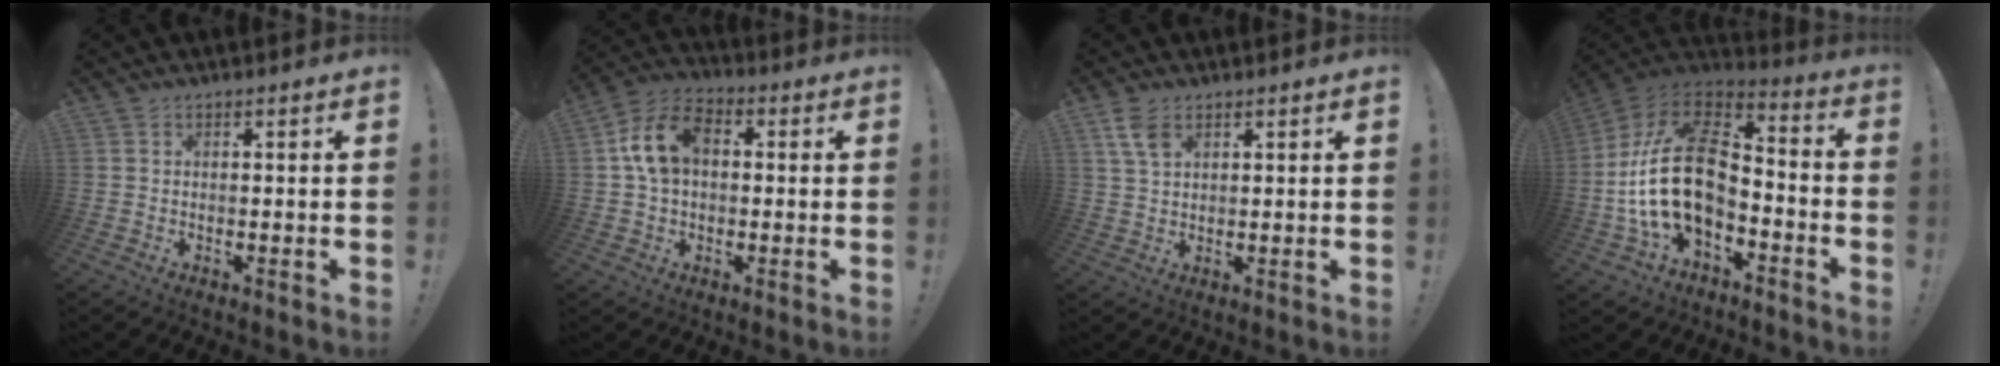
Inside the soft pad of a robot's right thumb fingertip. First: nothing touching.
{"total": 12.1, "force": [2.1, 8.4, 8.5], "torque": [-0.161, 0.021, 0.043]}
{"total": 5.4, "force": [2.9, 2.8, 3.6], "torque": [-0.063, -0.010, 0.055]}
{"total": 23.3, "force": [-3.1, 14.4, 18.0], "torque": [-0.353, 0.025, -0.044]}